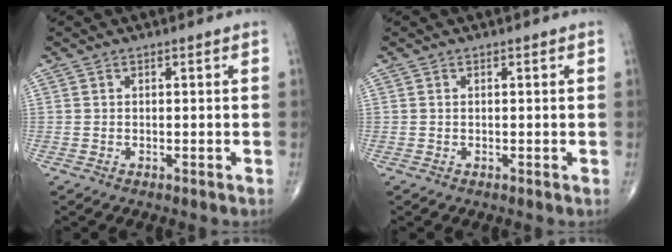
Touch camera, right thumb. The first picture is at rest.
{"total": 0.0}